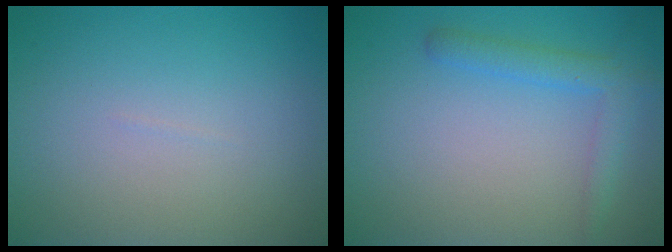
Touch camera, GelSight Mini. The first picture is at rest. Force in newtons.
{"total": 2.6, "press": 2.6, "slide": 0.1}